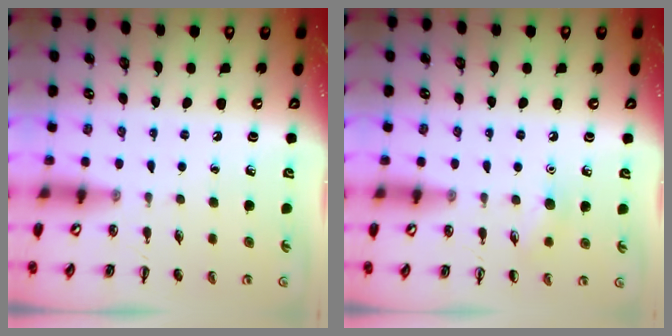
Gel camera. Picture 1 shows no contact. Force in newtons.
{"total": 6.1, "press": 5.9, "slide": 1.5}